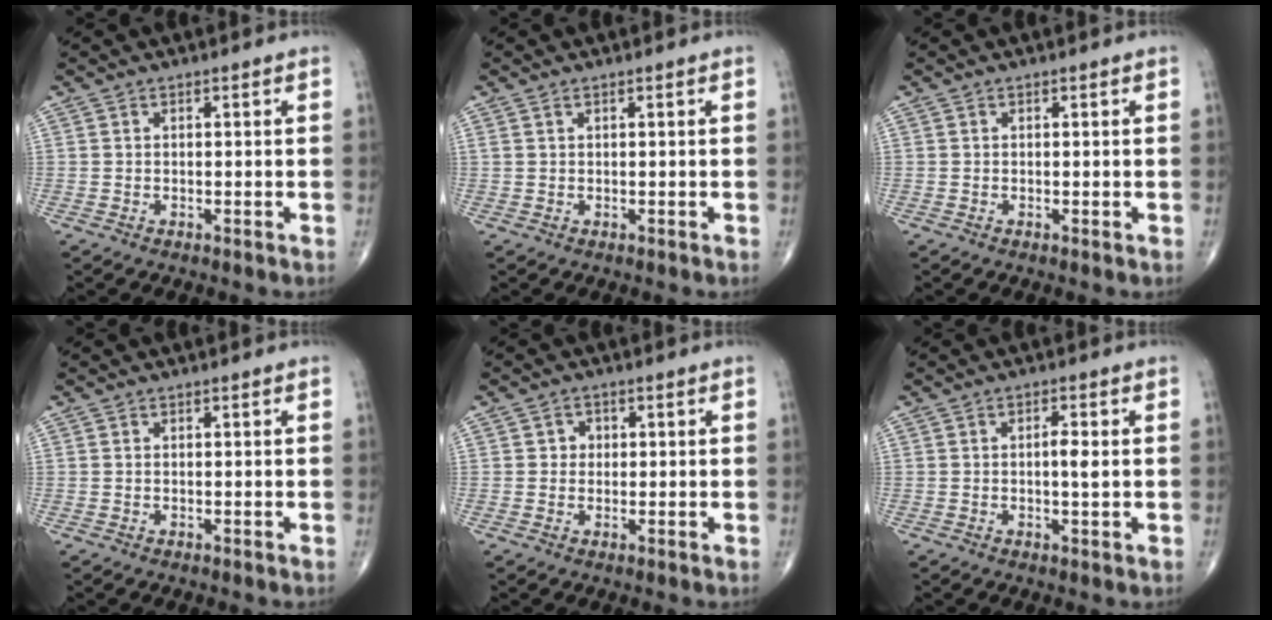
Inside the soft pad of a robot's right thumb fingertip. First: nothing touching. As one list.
[{"total": 0.6, "force": [0.4, 0.2, 0.4], "torque": [-0.012, 0.009, 0.012]}, {"total": 0.0}, {"total": 0.0}, {"total": 2.0, "force": [0.2, 1.9, 0.7], "torque": [0.007, 0.004, -0.001]}, {"total": 3.0, "force": [0.0, 0.7, 2.9], "torque": [-0.047, -0.002, -0.002]}]